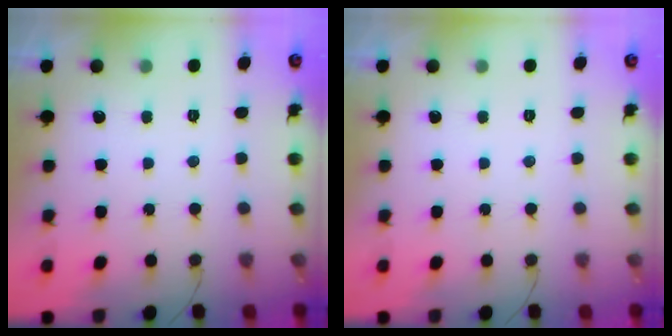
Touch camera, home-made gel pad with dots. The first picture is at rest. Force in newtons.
{"total": 0.0}